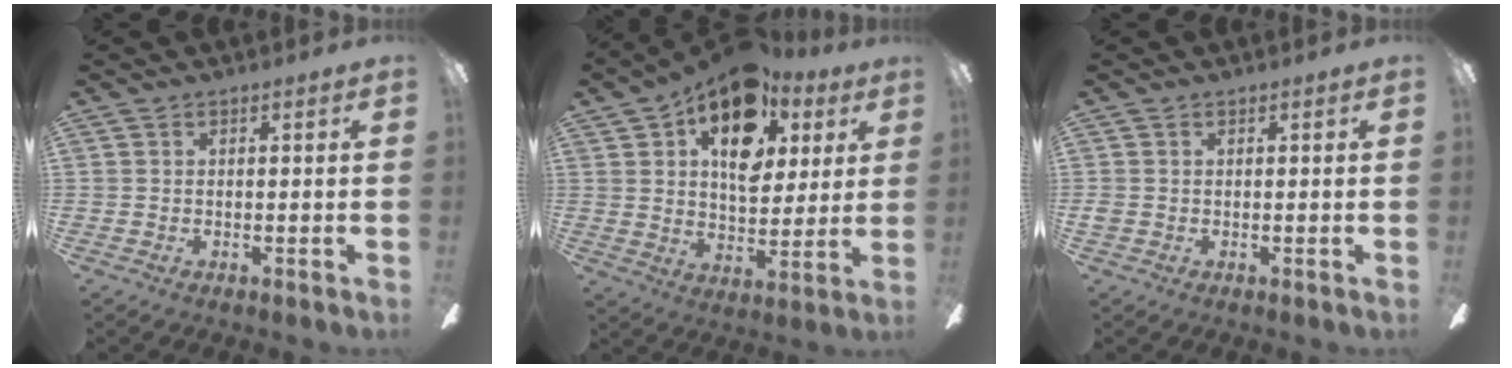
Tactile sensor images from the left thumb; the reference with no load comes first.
{"total": 17.2, "force": [8.8, 10.4, 10.5], "torque": [-0.161, -0.029, 0.157]}
{"total": 0.8, "force": [0.0, 0.7, 0.3], "torque": [-0.005, 0.004, -0.001]}